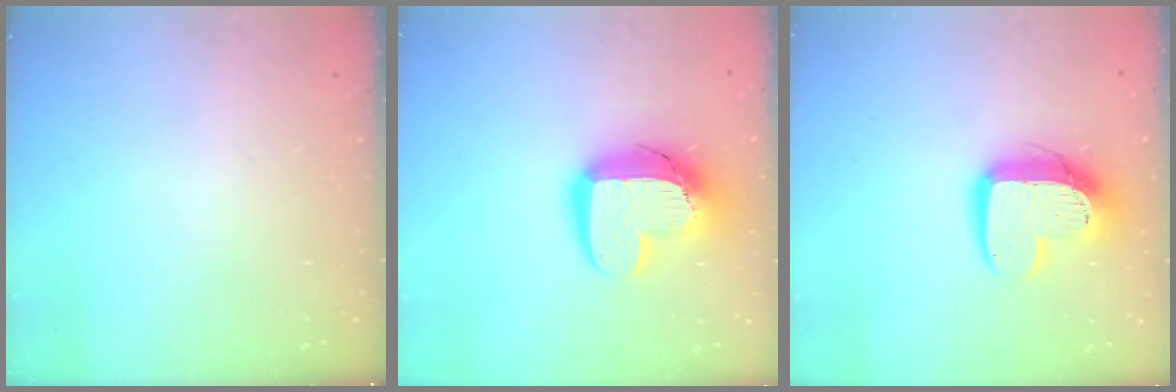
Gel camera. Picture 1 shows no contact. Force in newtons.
{"total": 14.6, "press": 14.6, "slide": 1.4}
{"total": 14.4, "press": 14.3, "slide": 1.2}